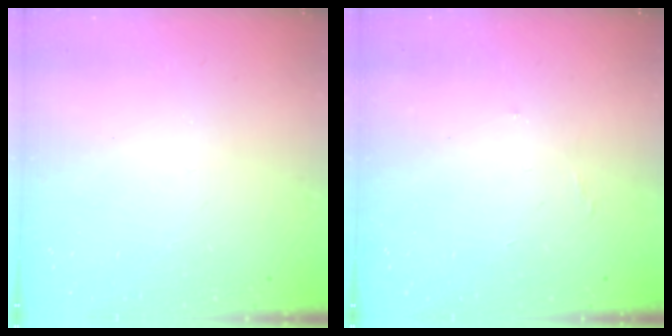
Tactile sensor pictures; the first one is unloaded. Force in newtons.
{"total": 3.7, "press": 3.7, "slide": 0.4}